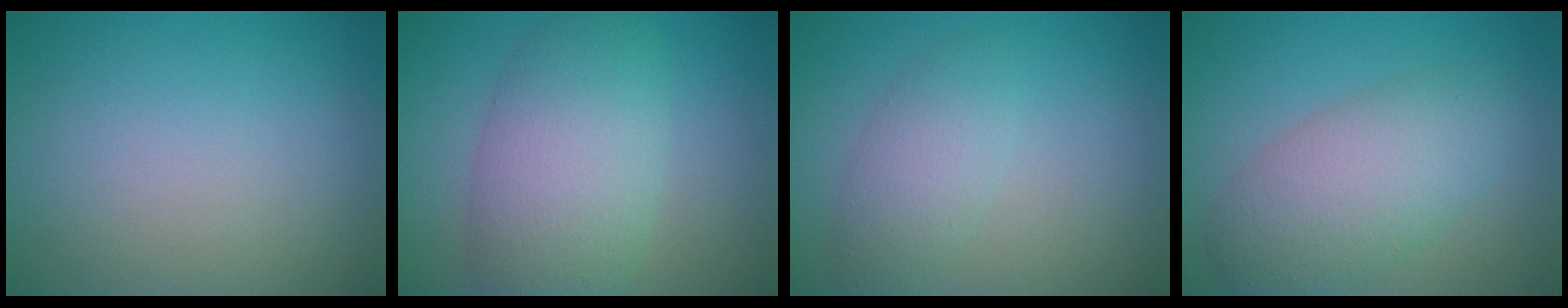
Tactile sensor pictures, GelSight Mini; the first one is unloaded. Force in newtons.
{"total": 7.6, "press": 7.6, "slide": 0.2}
{"total": 2.9, "press": 2.9, "slide": 0.0}
{"total": 6.0, "press": 6.0, "slide": 0.0}